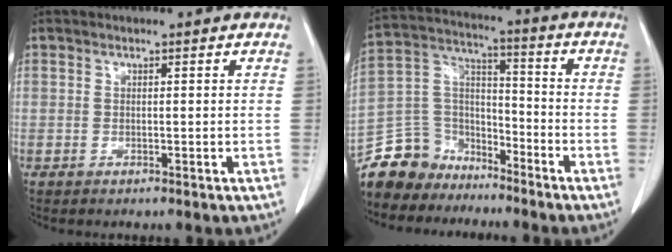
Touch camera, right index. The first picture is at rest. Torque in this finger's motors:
{"motor_torque": [-0.59, -0.38, -0.65, -0.21]}